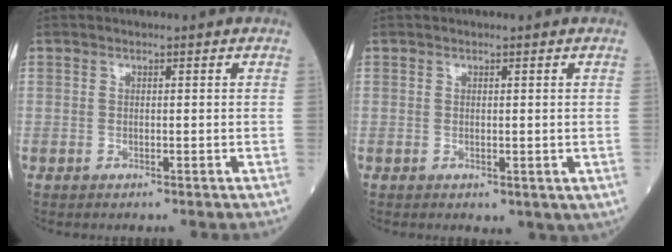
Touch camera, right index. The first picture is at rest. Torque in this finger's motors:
{"motor_torque": [-0.12, -0.23, -0.05, -0.06]}